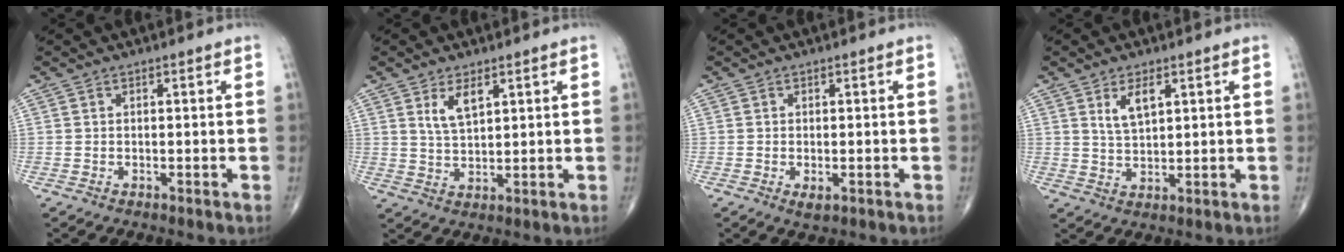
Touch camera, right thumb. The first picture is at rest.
{"total": 4.6, "force": [2.4, 1.9, 3.5], "torque": [-0.060, -0.015, 0.050]}
{"total": 1.6, "force": [-0.5, 0.8, 1.4], "torque": [-0.021, -0.003, -0.005]}
{"total": 4.7, "force": [2.3, 2.0, 3.6], "torque": [-0.062, -0.014, 0.046]}